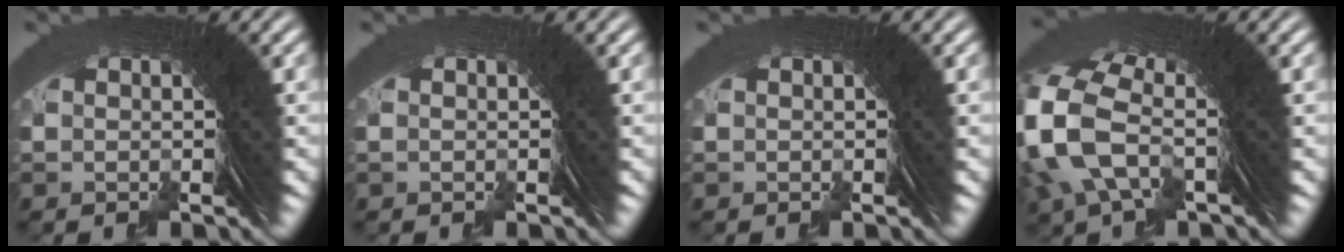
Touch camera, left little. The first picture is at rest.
{"total": 0.6, "force": [-0.4, -0.4, -0.2], "torque": [0.002, 0.002, -0.007]}
{"total": 0.0}
{"total": 5.0, "force": [1.0, 2.8, 4.0], "torque": [-0.124, -0.023, 0.028]}